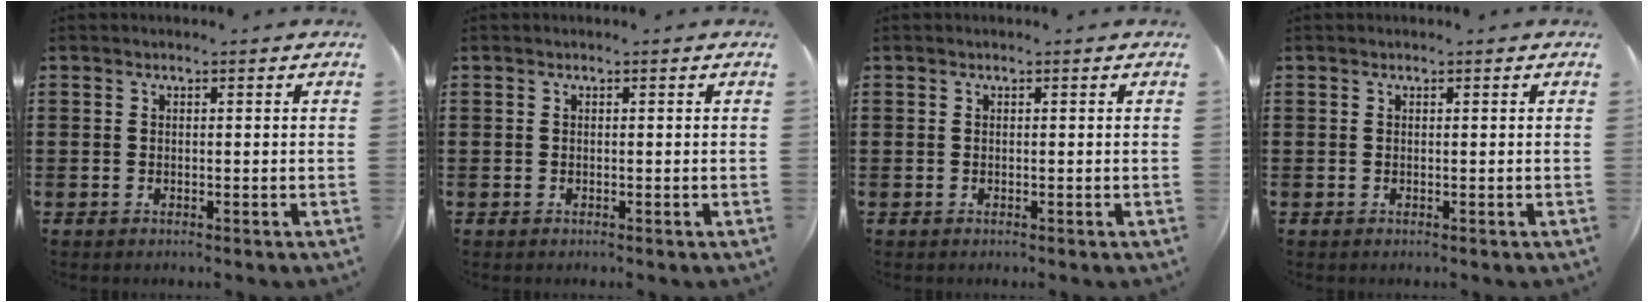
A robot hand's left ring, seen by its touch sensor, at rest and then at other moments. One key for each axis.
{"total": 0.0}
{"total": 0.0}
{"total": 0.0}